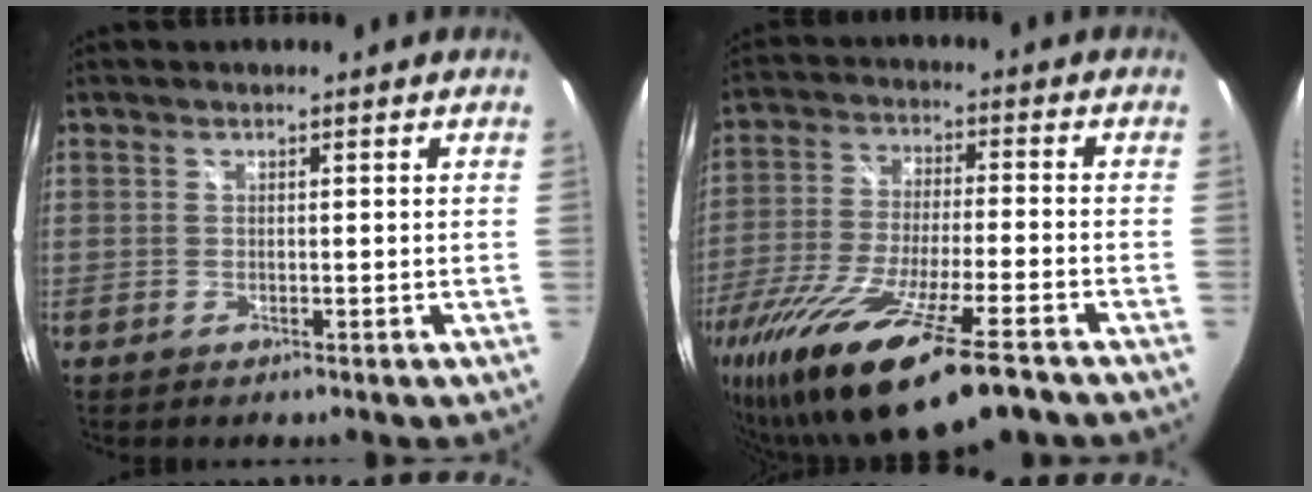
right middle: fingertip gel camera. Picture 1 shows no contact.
{"total": 21.0, "force": [-15.0, 3.1, 14.3], "torque": [-0.290, -0.065, -0.265]}